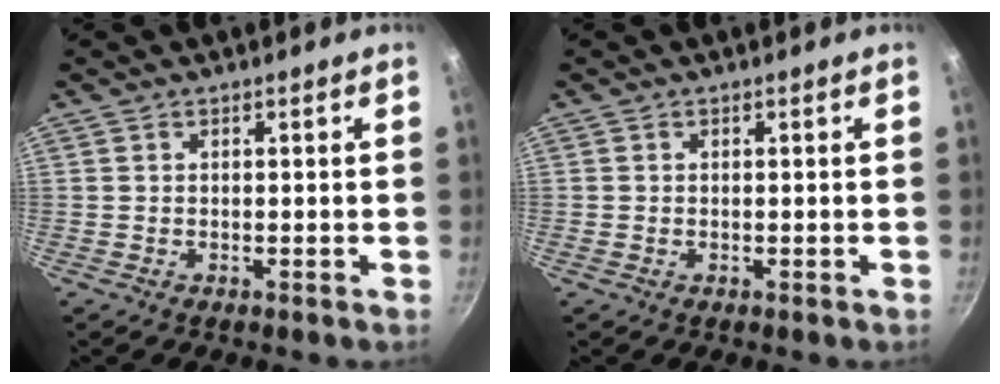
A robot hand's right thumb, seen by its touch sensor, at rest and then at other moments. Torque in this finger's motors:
{"motor_torque": [-0.41, -0.48, 0.36, -0.04, 0.02]}